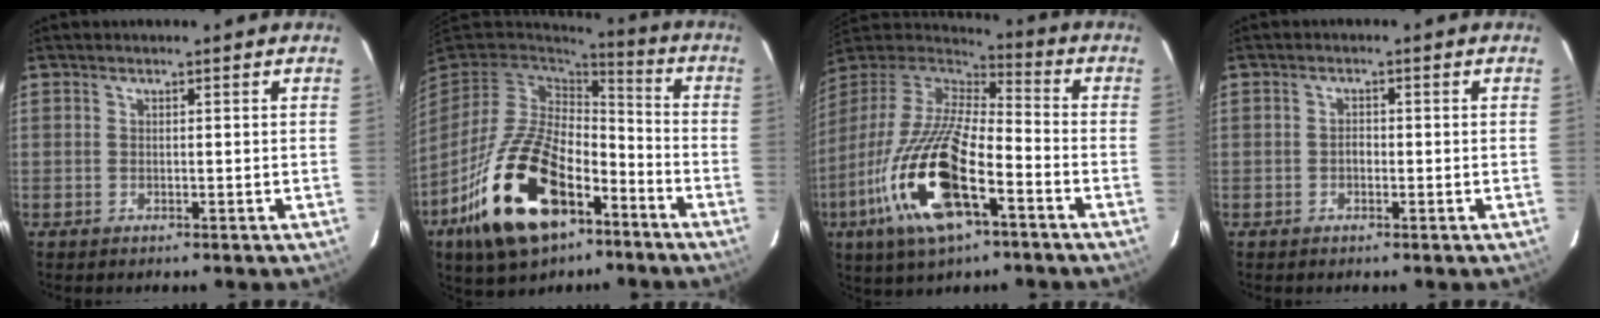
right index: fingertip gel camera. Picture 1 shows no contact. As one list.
[{"total": 23.1, "force": [-11.5, 12.4, 15.8], "torque": [-0.323, -0.009, -0.190]}, {"total": 23.1, "force": [-10.0, 8.0, 19.2], "torque": [-0.392, -0.048, -0.193]}, {"total": 1.2, "force": [-0.4, 0.9, 0.6], "torque": [-0.011, 0.005, -0.008]}]